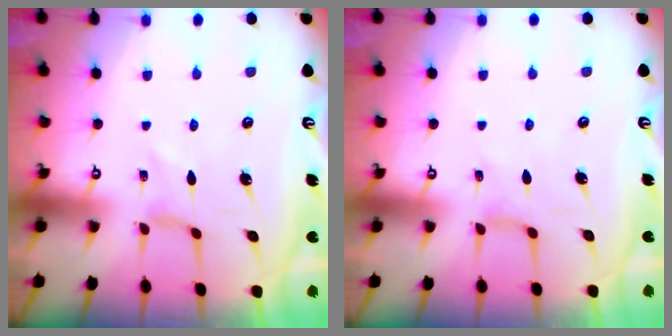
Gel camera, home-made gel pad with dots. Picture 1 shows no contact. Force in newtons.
{"total": 4.2, "press": 4.2, "slide": 0.2}